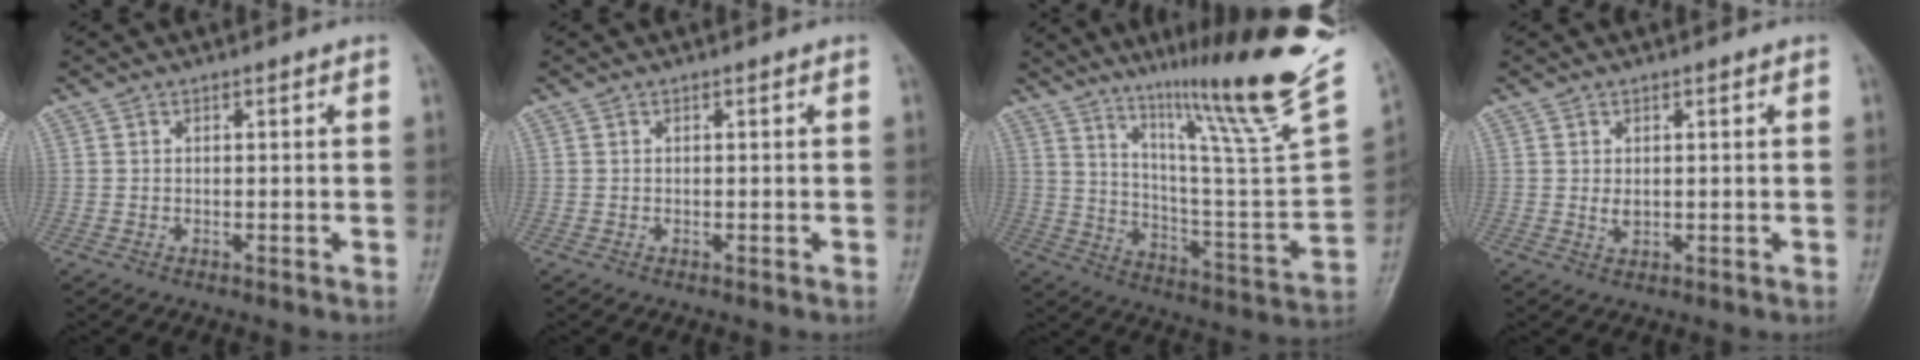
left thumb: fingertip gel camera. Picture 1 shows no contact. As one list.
[{"total": 0.0}, {"total": 28.8, "force": [19.5, 2.1, 21.1], "torque": [-0.307, -0.104, 0.300]}, {"total": 1.8, "force": [0.4, 1.1, 1.4], "torque": [-0.020, -0.006, 0.011]}]